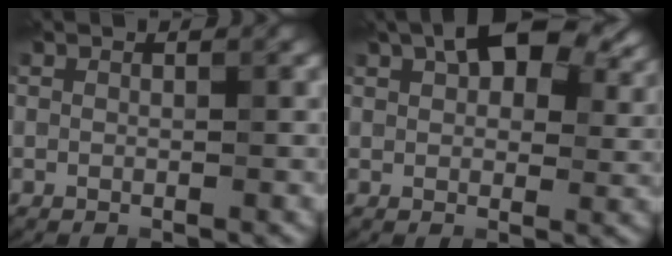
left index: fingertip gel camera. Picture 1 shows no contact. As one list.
[{"total": 9.1, "force": [4.4, 4.9, 6.3], "torque": [-0.090, 0.019, 0.062]}]